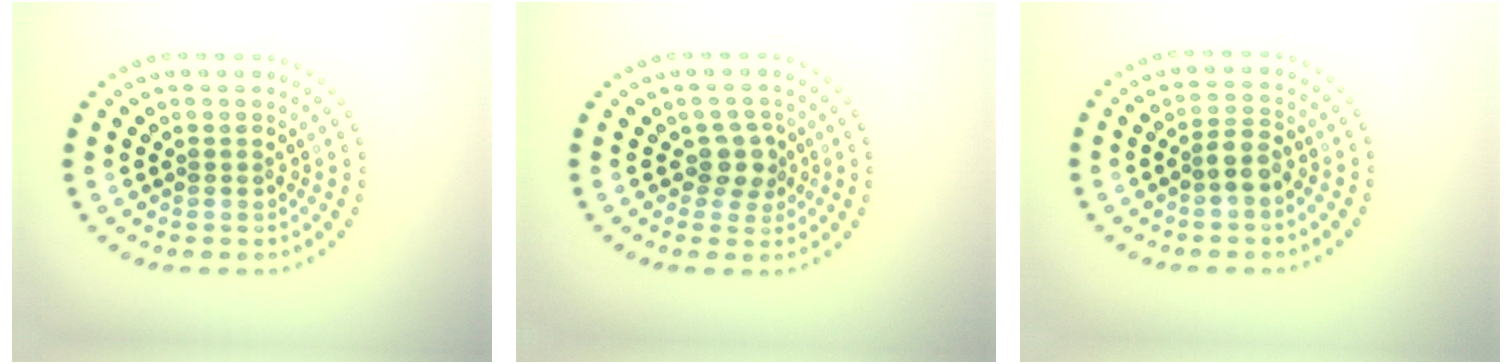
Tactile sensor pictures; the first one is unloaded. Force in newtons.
{"total": 2.4, "press": 1.9, "slide": 1.5}
{"total": 2.2, "press": 2.0, "slide": 0.9}